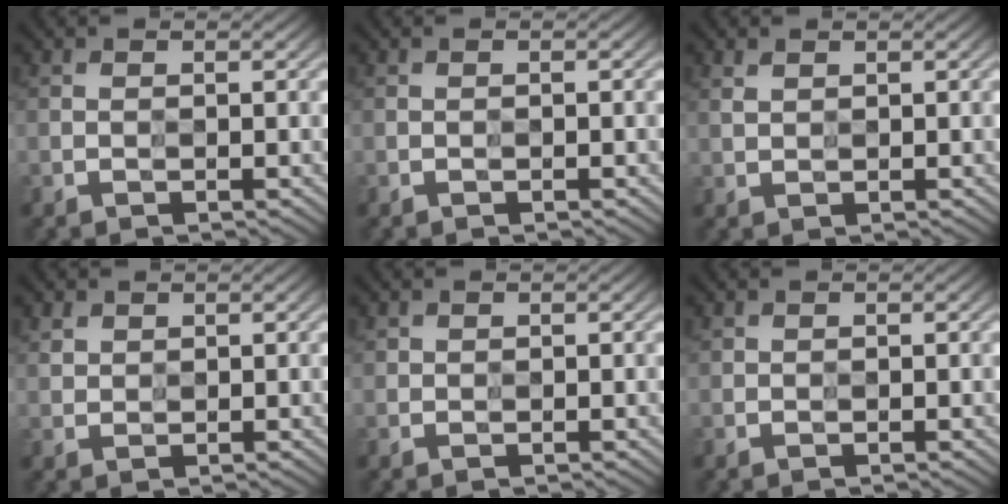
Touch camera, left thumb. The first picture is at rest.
{"total": 0.7, "force": [-0.6, 0.0, 0.4], "torque": [-0.005, 0.001, -0.009]}
{"total": 1.6, "force": [1.4, 0.7, 0.5], "torque": [-0.017, 0.003, 0.032]}
{"total": 2.3, "force": [1.9, 1.3, 0.1], "torque": [-0.011, 0.001, 0.042]}
{"total": 1.1, "force": [0.9, 0.7, 0.0], "torque": [-0.005, -0.001, 0.019]}
{"total": 0.6, "force": [0.5, 0.3, 0.1], "torque": [-0.006, 0.002, 0.011]}